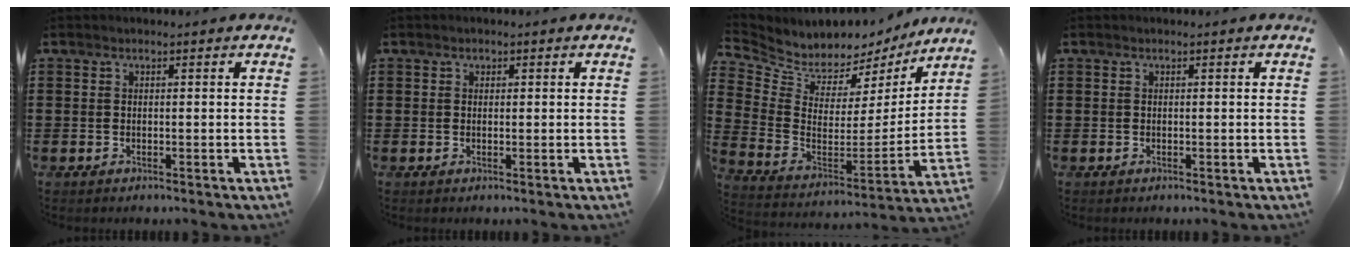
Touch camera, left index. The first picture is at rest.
{"total": 0.6, "force": [0.2, 0.6, 0.2], "torque": [0.002, 0.000, 0.002]}
{"total": 5.8, "force": [5.2, 2.5, 0.1], "torque": [-0.044, -0.054, 0.091]}
{"total": 0.0}